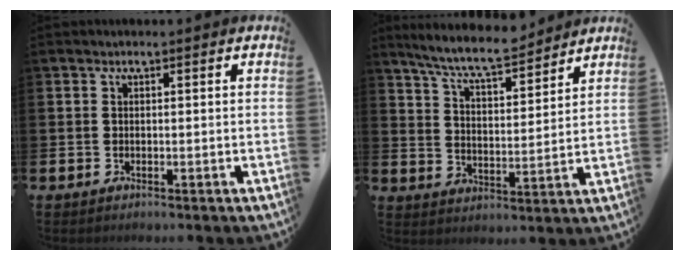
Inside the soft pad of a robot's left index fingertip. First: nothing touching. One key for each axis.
{"total": 8.0, "fx": 7.4, "fy": 0.9, "fz": 2.9, "tx": -0.083, "ty": -0.037, "tz": 0.132}